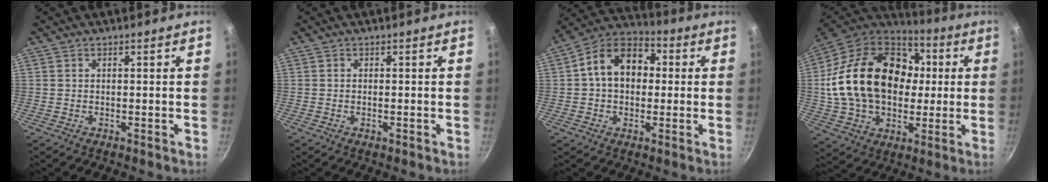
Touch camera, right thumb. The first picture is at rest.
{"total": 0.7, "force": [-0.2, 0.2, 0.6], "torque": [-0.011, 0.002, -0.004]}
{"total": 13.0, "force": [1.4, 9.6, 8.8], "torque": [-0.105, 0.031, 0.001]}
{"total": 28.3, "force": [2.7, 20.2, 19.7], "torque": [-0.333, 0.031, 0.052]}